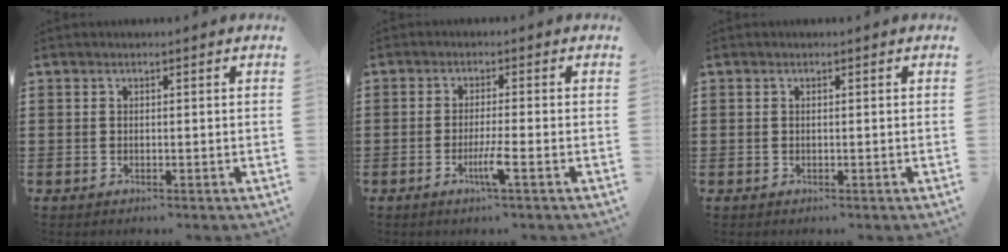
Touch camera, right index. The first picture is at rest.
{"total": 3.8, "force": [-1.8, -0.3, 3.4], "torque": [-0.063, -0.015, -0.033]}
{"total": 0.0}